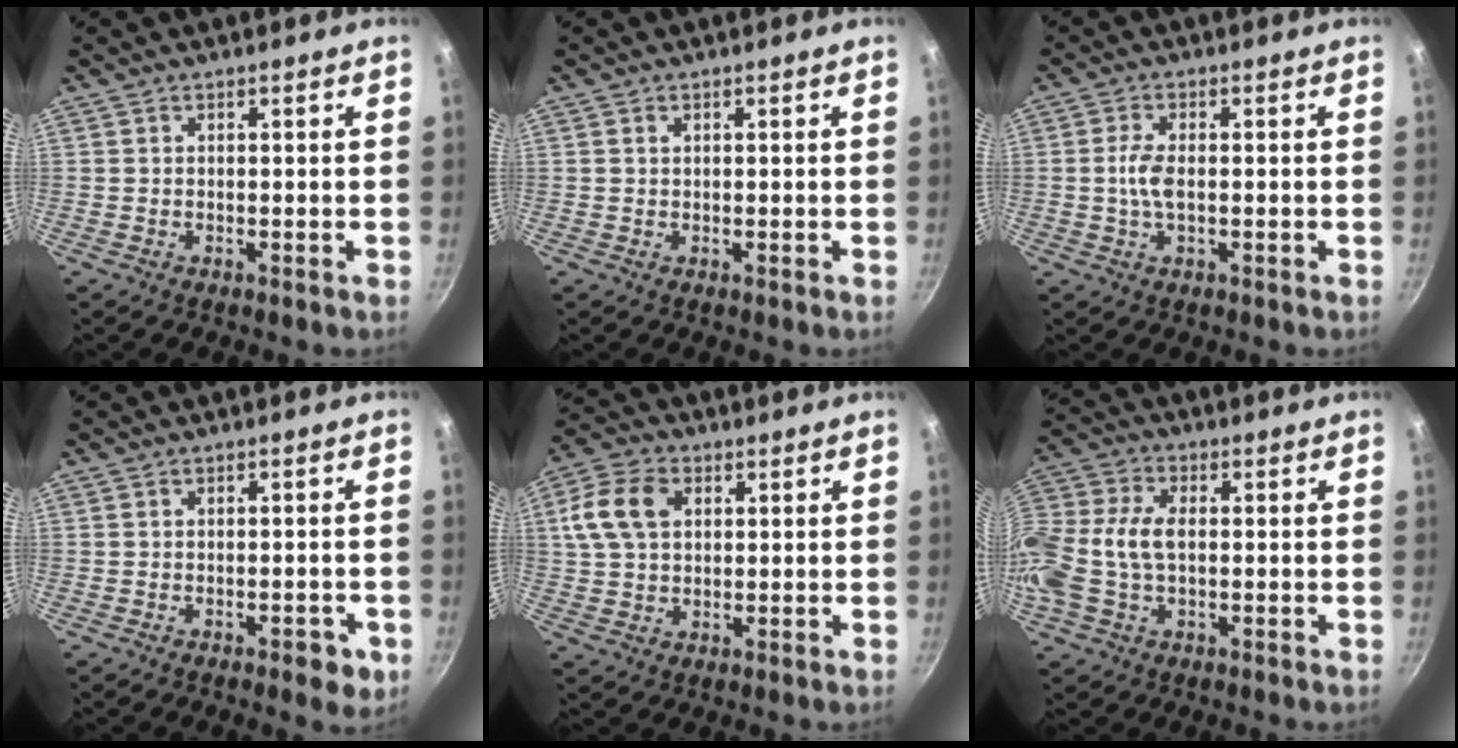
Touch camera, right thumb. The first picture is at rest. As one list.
[{"total": 0.7, "force": [0.3, 0.5, 0.3], "torque": [-0.005, 0.002, 0.005]}, {"total": 4.2, "force": [-0.2, 1.9, 3.7], "torque": [-0.082, 0.005, -0.009]}, {"total": 4.2, "force": [-1.9, 1.9, 3.2], "torque": [-0.028, 0.012, -0.019]}, {"total": 10.4, "force": [2.7, 7.3, 6.9], "torque": [-0.123, 0.008, 0.041]}, {"total": 12.8, "force": [-0.7, 7.9, 10.1], "torque": [-0.216, 0.023, -0.028]}]